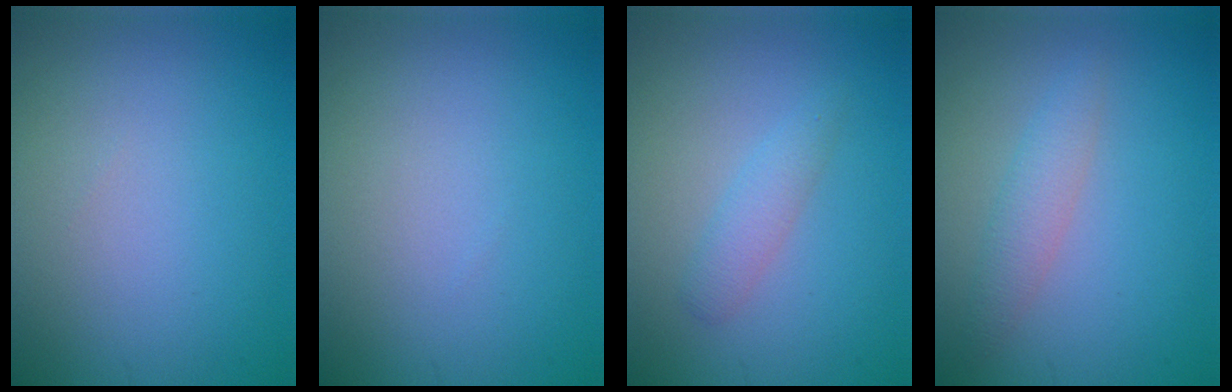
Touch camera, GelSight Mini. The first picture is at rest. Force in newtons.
{"total": 0.0}
{"total": 1.7, "press": 1.7, "slide": 0.0}
{"total": 2.1, "press": 2.1, "slide": 0.1}